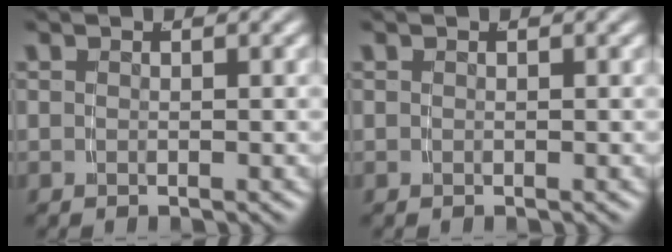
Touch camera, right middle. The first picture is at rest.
{"total": 0.0}